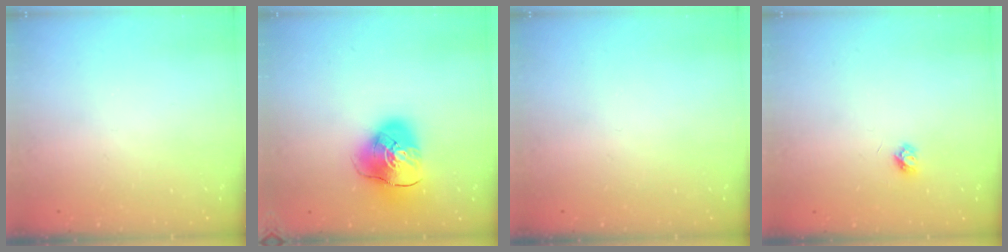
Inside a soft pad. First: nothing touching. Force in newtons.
{"total": 12.7, "press": 12.5, "slide": 1.8}
{"total": 0.0}
{"total": 3.7, "press": 3.7, "slide": 0.5}